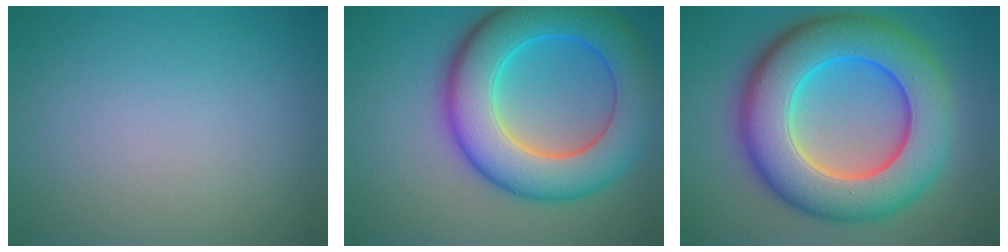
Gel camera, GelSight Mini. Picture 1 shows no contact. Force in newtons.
{"total": 10.6, "press": 10.6, "slide": 0.1}
{"total": 12.3, "press": 12.3, "slide": 0.2}